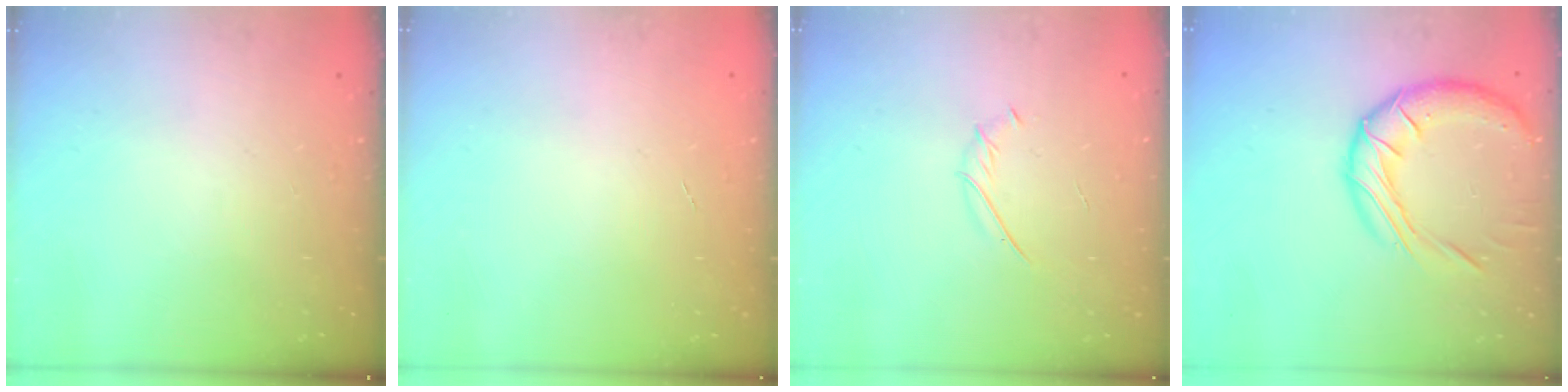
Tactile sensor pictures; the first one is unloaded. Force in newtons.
{"total": 0.0}
{"total": 1.9, "press": 1.8, "slide": 0.6}
{"total": 17.2, "press": 17.1, "slide": 1.9}